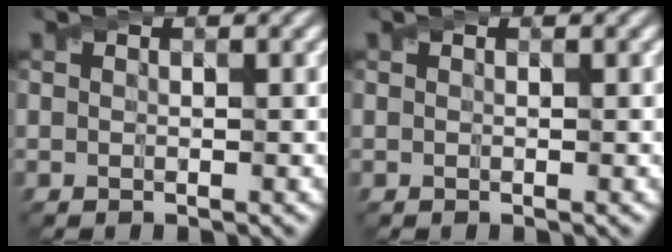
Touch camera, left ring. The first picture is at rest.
{"total": 0.0}